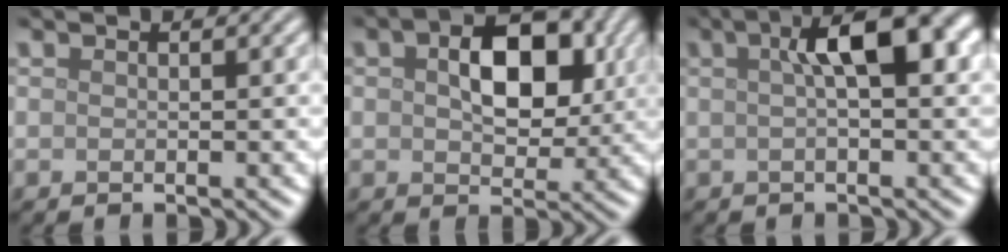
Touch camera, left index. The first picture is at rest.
{"total": 7.4, "force": [1.4, 4.6, 5.7], "torque": [-0.090, 0.002, 0.017]}
{"total": 6.0, "force": [1.5, 1.7, 5.5], "torque": [-0.076, 0.013, 0.018]}